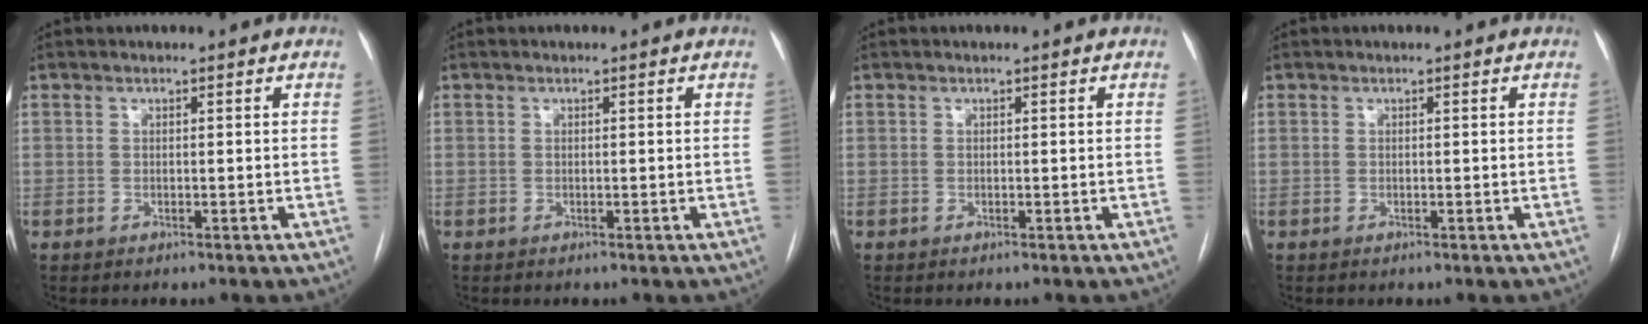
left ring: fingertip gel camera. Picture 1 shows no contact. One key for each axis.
{"total": 0.0}
{"total": 0.0}
{"total": 0.0}